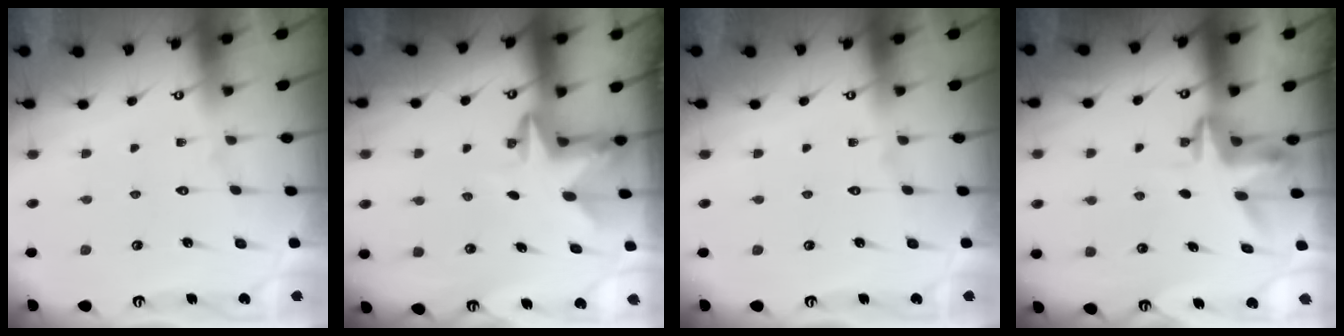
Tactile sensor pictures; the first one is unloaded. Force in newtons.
{"total": 3.1, "press": 3.0, "slide": 0.8}
{"total": 0.0}
{"total": 3.5, "press": 3.5, "slide": 0.2}